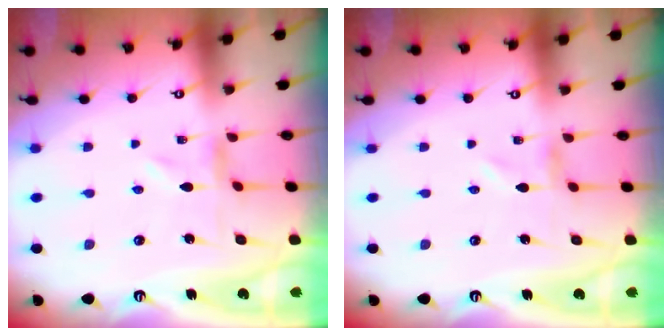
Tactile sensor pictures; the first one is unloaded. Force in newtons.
{"total": 0.0}